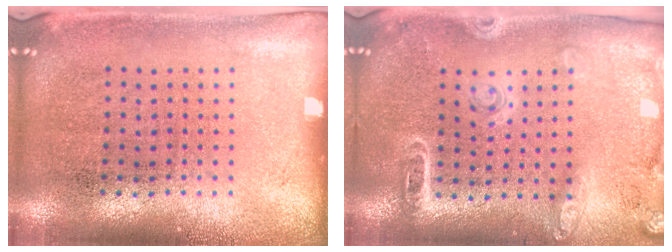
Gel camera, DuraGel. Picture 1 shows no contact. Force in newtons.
{"total": 1.8, "press": 1.7, "slide": 0.4}